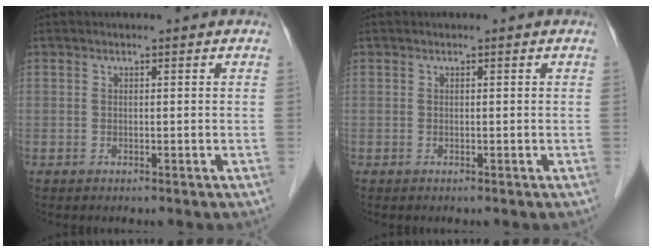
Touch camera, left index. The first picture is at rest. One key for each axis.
{"total": 0.0}